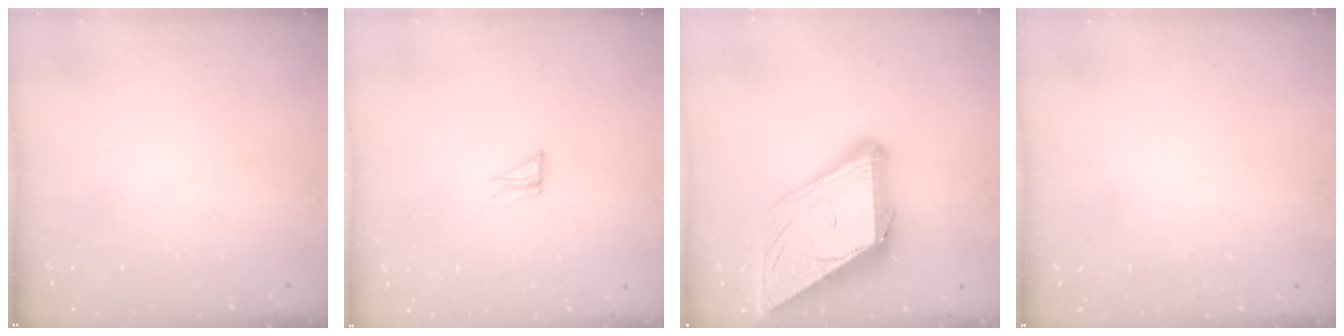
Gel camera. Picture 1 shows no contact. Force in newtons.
{"total": 3.8, "press": 3.8, "slide": 0.4}
{"total": 17.6, "press": 17.5, "slide": 1.9}
{"total": 1.4, "press": 1.3, "slide": 0.2}